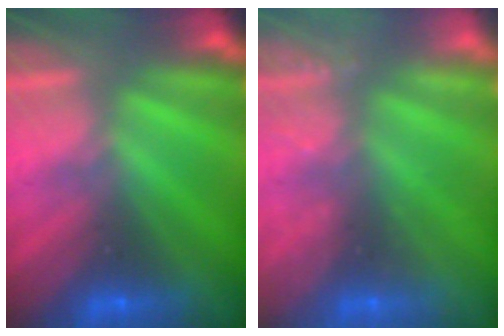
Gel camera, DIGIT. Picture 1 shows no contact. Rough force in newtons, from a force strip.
{"total": 2.4}